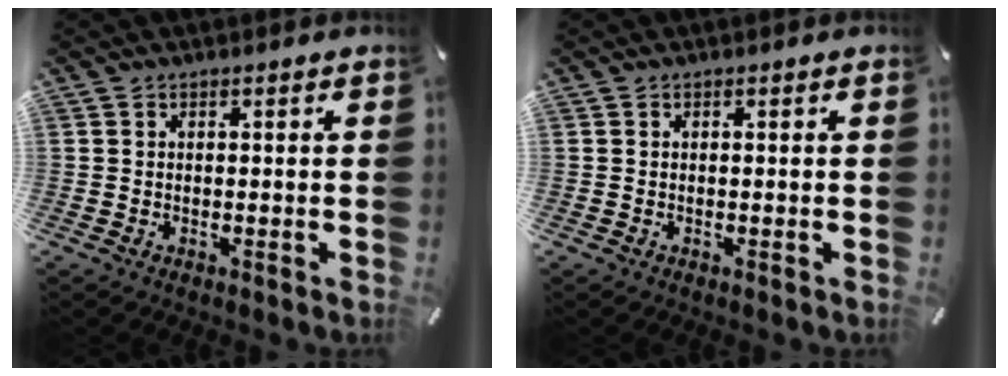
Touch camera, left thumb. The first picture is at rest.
{"total": 0.0}